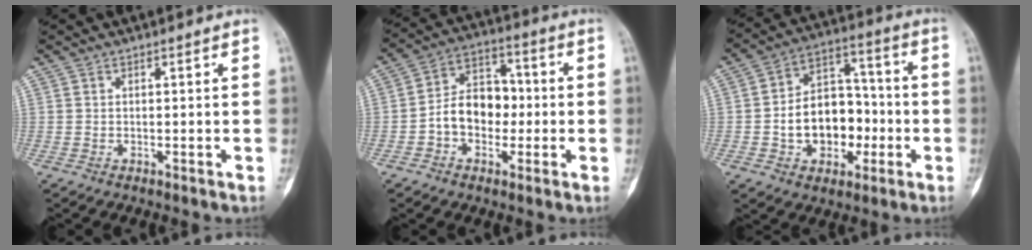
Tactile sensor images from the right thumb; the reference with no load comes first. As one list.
[{"total": 10.8, "force": [-1.6, 7.9, 7.2], "torque": [-0.085, 0.038, -0.038]}, {"total": 14.7, "force": [-2.8, 10.7, 9.7], "torque": [-0.106, 0.046, -0.043]}]